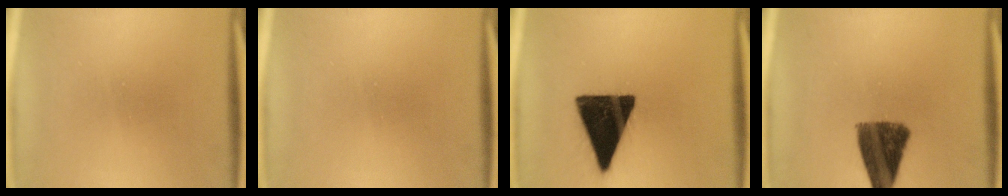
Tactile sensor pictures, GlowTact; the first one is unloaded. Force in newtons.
{"total": 0.0}
{"total": 16.6}
{"total": 11.0}